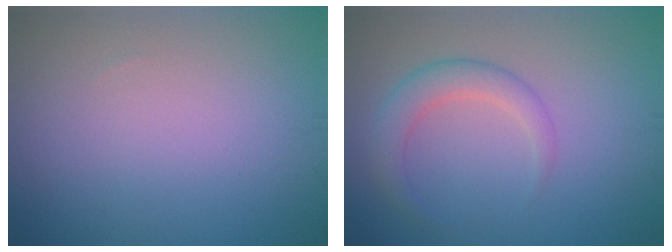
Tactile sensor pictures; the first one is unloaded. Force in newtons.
{"total": 2.8, "press": 2.8, "slide": 0.2}